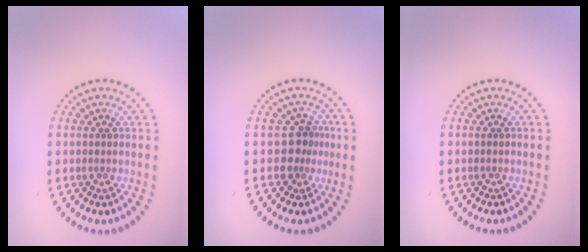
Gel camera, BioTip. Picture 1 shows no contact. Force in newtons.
{"total": 2.4, "press": 1.8, "slide": 1.6}
{"total": 0.0}